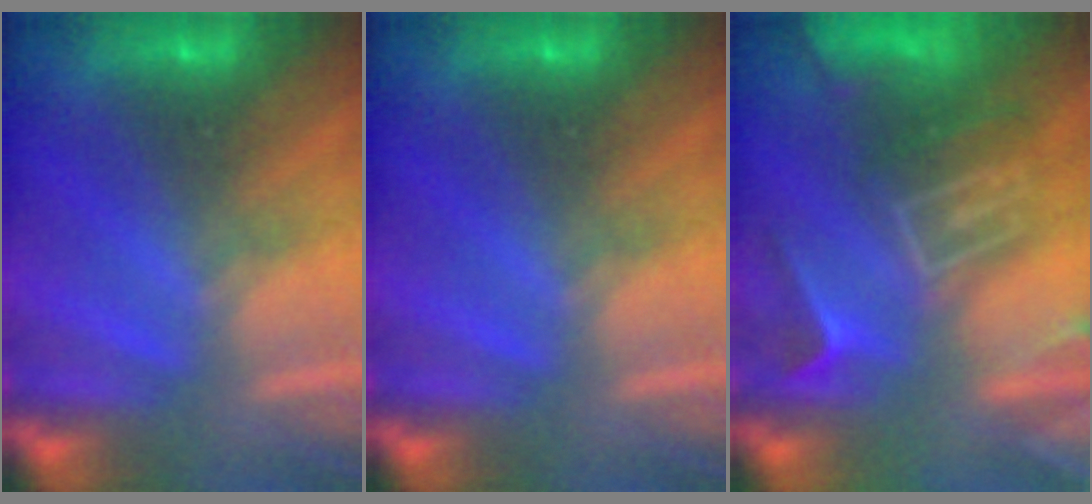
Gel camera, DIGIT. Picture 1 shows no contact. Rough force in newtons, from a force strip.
{"total": 0.0}
{"total": 9.1}